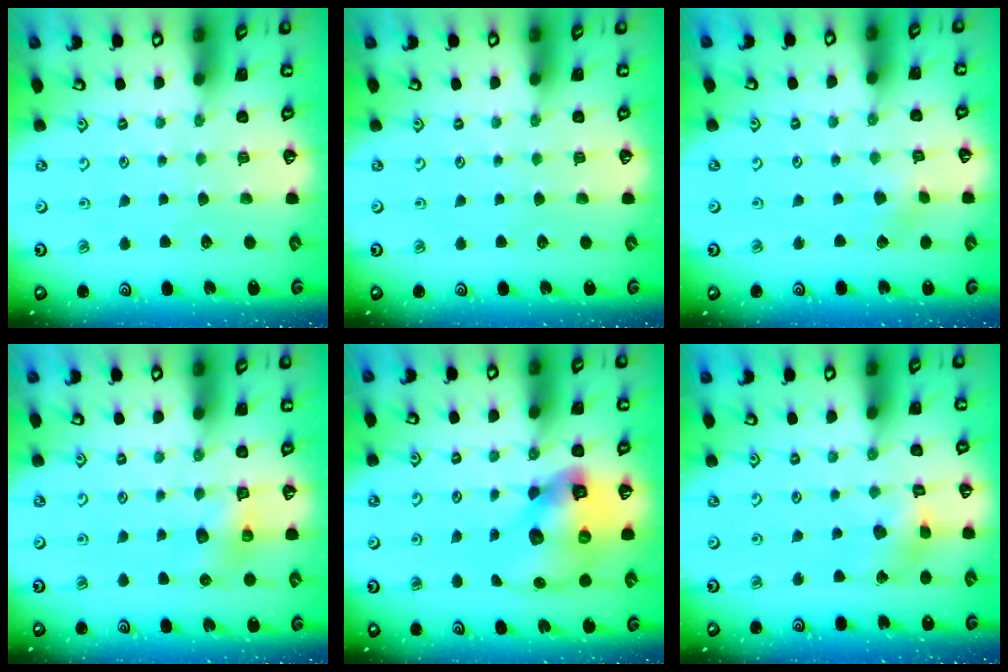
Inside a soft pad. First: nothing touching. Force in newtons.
{"total": 0.0}
{"total": 2.2, "press": 2.2, "slide": 0.2}
{"total": 6.9, "press": 6.9, "slide": 0.2}
{"total": 14.9, "press": 14.7, "slide": 1.9}
{"total": 10.2, "press": 10.1, "slide": 1.0}